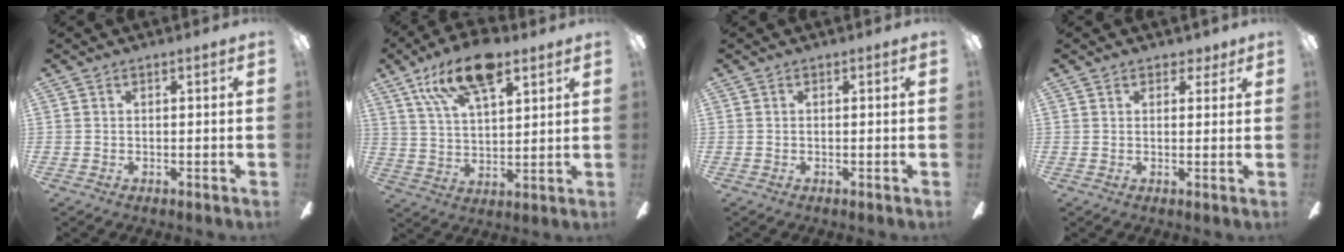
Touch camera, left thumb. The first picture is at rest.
{"total": 16.2, "force": [10.3, 6.7, 10.5], "torque": [-0.185, -0.035, 0.177]}
{"total": 0.0}
{"total": 2.7, "force": [1.8, 1.7, 0.9], "torque": [-0.004, -0.001, 0.032]}